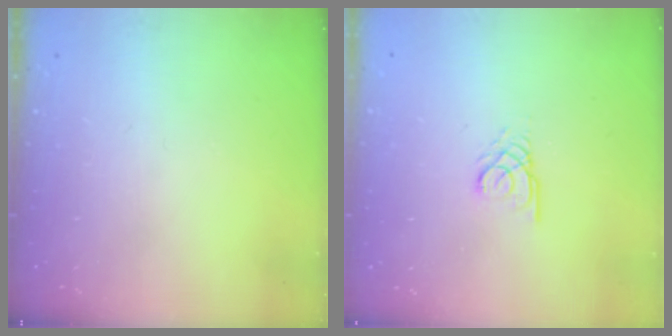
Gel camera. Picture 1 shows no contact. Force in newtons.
{"total": 2.2, "press": 2.1, "slide": 0.2}